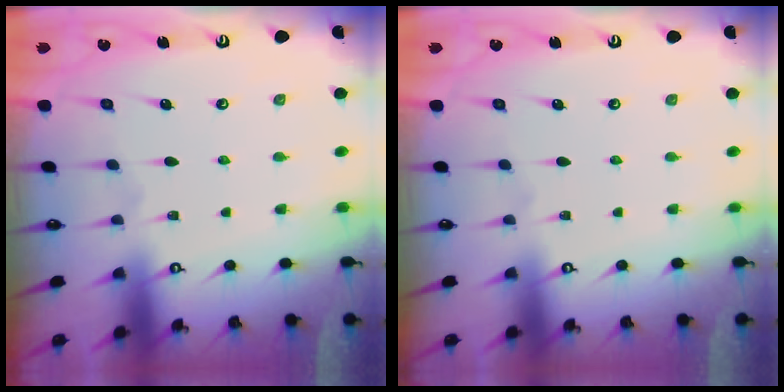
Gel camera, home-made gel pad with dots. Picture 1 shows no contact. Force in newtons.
{"total": 0.0}